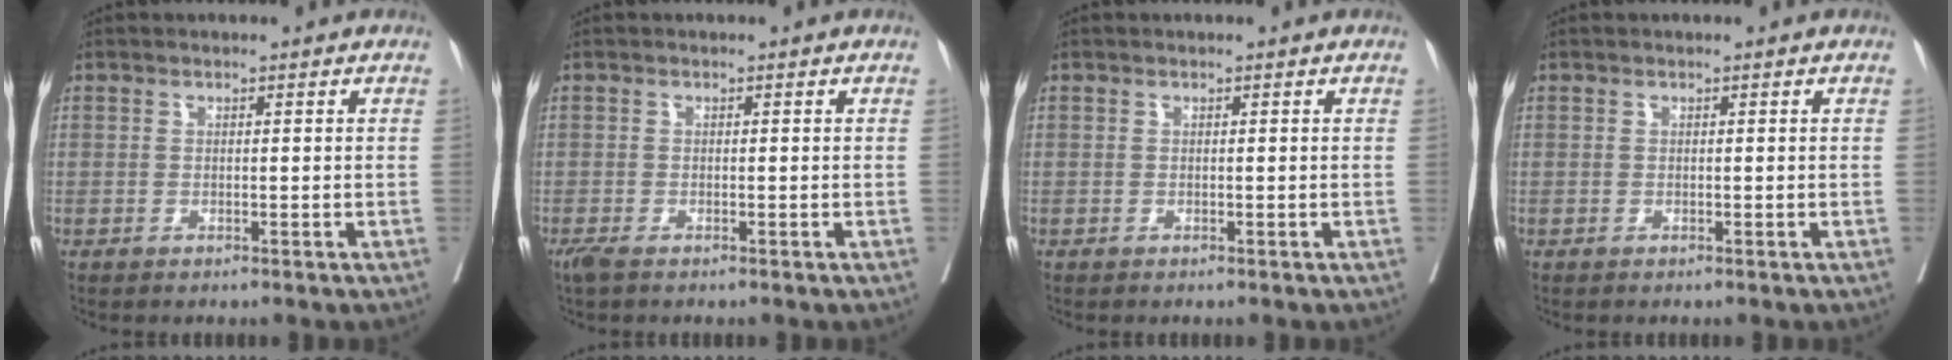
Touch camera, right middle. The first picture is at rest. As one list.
[{"total": 1.6, "force": [-1.2, 0.4, 1.0], "torque": [-0.026, -0.008, -0.023]}, {"total": 0.0}, {"total": 0.0}]